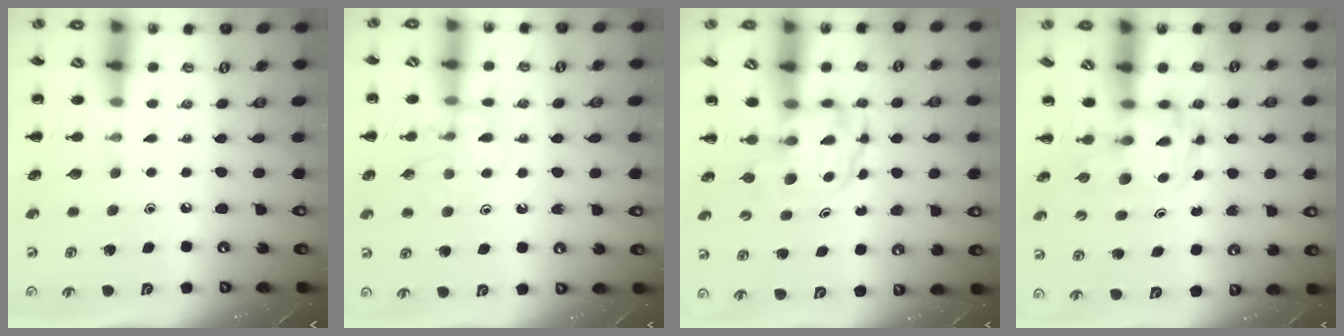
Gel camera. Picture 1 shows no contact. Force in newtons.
{"total": 12.2, "press": 12.1, "slide": 0.9}
{"total": 3.9, "press": 3.8, "slide": 0.3}
{"total": 3.6, "press": 3.5, "slide": 0.6}